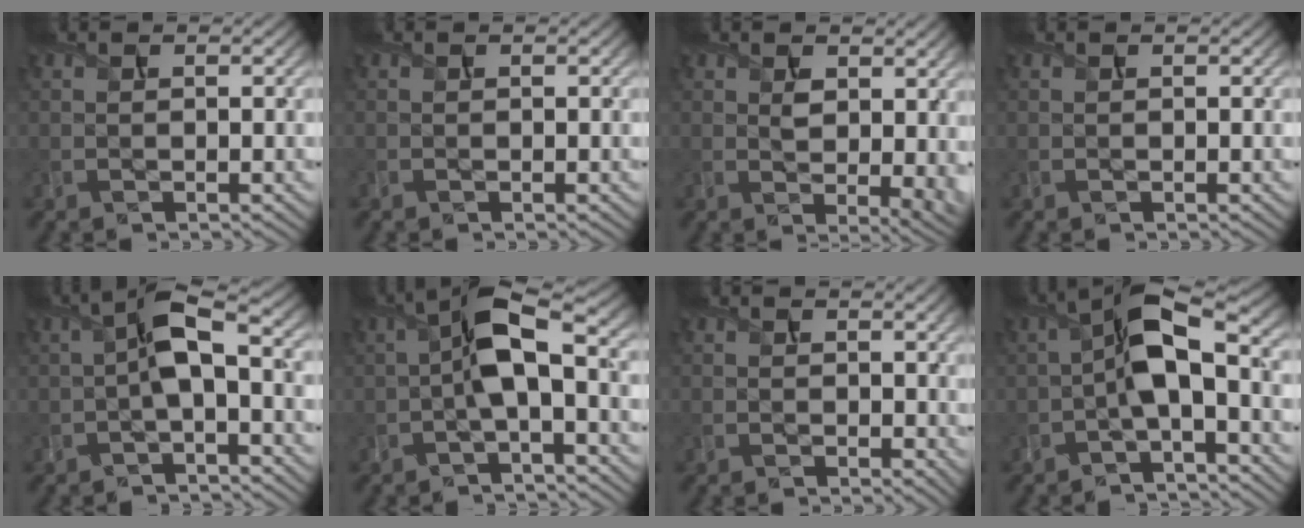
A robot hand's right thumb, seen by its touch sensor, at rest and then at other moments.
{"total": 0.0}
{"total": 4.6, "force": [1.1, 2.5, 3.7], "torque": [-0.059, -0.006, 0.026]}
{"total": 0.0}
{"total": 5.4, "force": [-0.6, 1.8, 5.1], "torque": [-0.101, 0.014, -0.019]}
{"total": 7.0, "force": [-0.6, 2.3, 6.6], "torque": [-0.129, 0.016, -0.022]}
{"total": 1.8, "force": [1.0, 1.0, 1.2], "torque": [-0.017, -0.006, 0.021]}
{"total": 7.7, "force": [-1.2, 2.6, 7.1], "torque": [-0.135, 0.016, -0.032]}